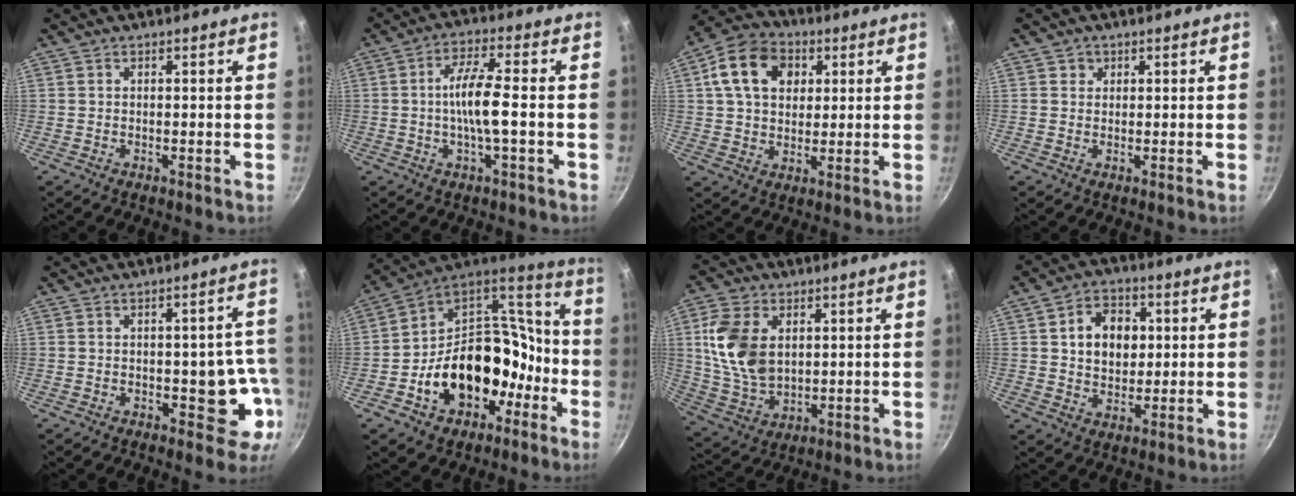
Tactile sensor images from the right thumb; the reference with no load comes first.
{"total": 8.1, "force": [-1.1, 1.5, 7.9], "torque": [-0.149, 0.020, -0.025]}
{"total": 13.2, "force": [4.0, 9.8, 7.9], "torque": [-0.117, 0.009, 0.054]}
{"total": 1.5, "force": [0.5, 1.4, 0.2], "torque": [0.005, 0.001, 0.004]}
{"total": 8.6, "force": [-2.4, 4.7, 6.8], "torque": [-0.018, 0.019, -0.029]}
{"total": 23.1, "force": [-8.0, 17.0, 13.5], "torque": [-0.190, 0.086, -0.116]}
{"total": 13.6, "force": [2.9, 9.1, 9.6], "torque": [-0.170, -0.016, 0.066]}
{"total": 10.1, "force": [2.0, 7.7, 6.3], "torque": [-0.071, 0.001, 0.029]}